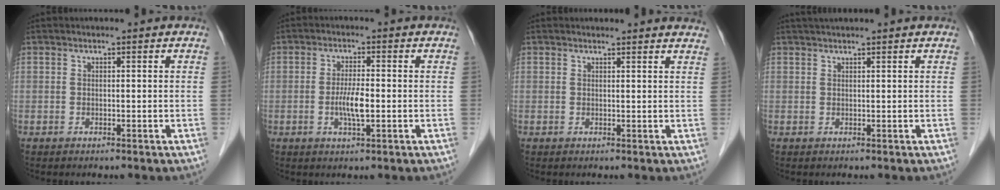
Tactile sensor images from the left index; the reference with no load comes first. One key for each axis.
{"total": 4.0, "fx": -0.9, "fy": 0.6, "fz": 3.9, "tx": -0.079, "ty": -0.005, "tz": -0.017}
{"total": 5.6, "fx": 5.5, "fy": 0.3, "fz": 1.0, "tx": -0.009, "ty": 0.000, "tz": 0.038}
{"total": 3.3, "fx": 3.0, "fy": -0.2, "fz": 1.5, "tx": -0.014, "ty": 0.031, "tz": 0.048}